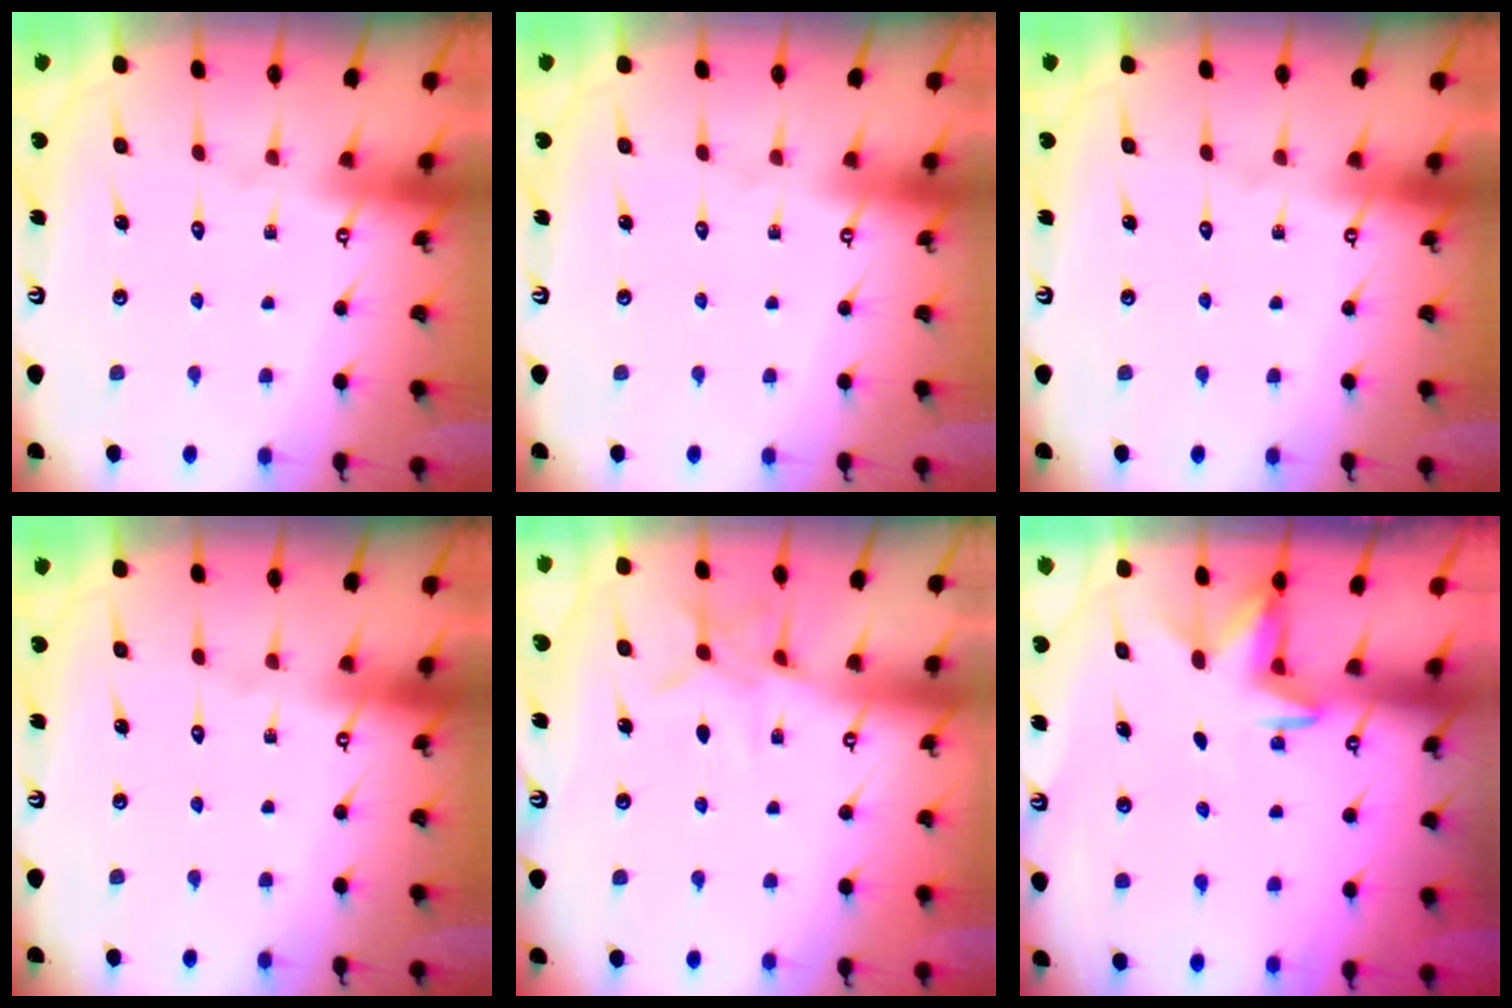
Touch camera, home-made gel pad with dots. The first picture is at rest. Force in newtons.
{"total": 0.0}
{"total": 0.0}
{"total": 0.0}
{"total": 8.3, "press": 8.3, "slide": 0.6}
{"total": 3.4, "press": 3.2, "slide": 1.0}